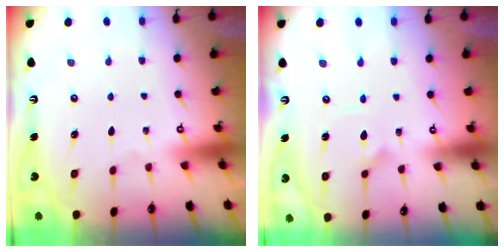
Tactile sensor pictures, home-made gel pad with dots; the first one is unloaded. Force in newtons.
{"total": 2.4, "press": 2.4, "slide": 0.2}